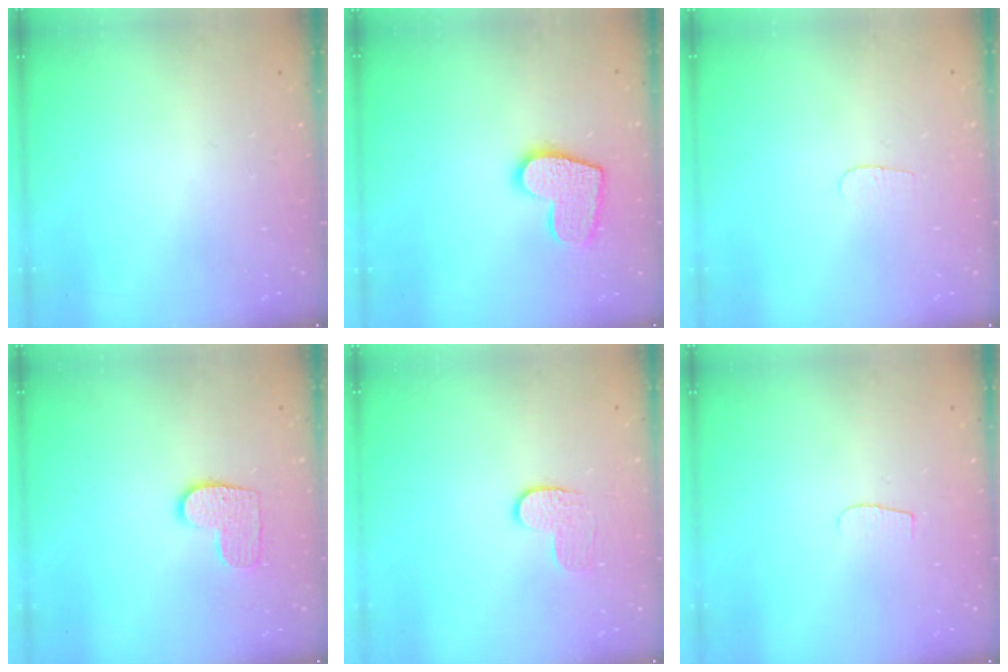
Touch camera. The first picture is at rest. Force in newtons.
{"total": 12.1, "press": 12.0, "slide": 0.8}
{"total": 2.8, "press": 2.8, "slide": 0.3}
{"total": 8.4, "press": 8.4, "slide": 0.4}
{"total": 6.3, "press": 6.3, "slide": 0.4}
{"total": 3.4, "press": 3.4, "slide": 0.4}